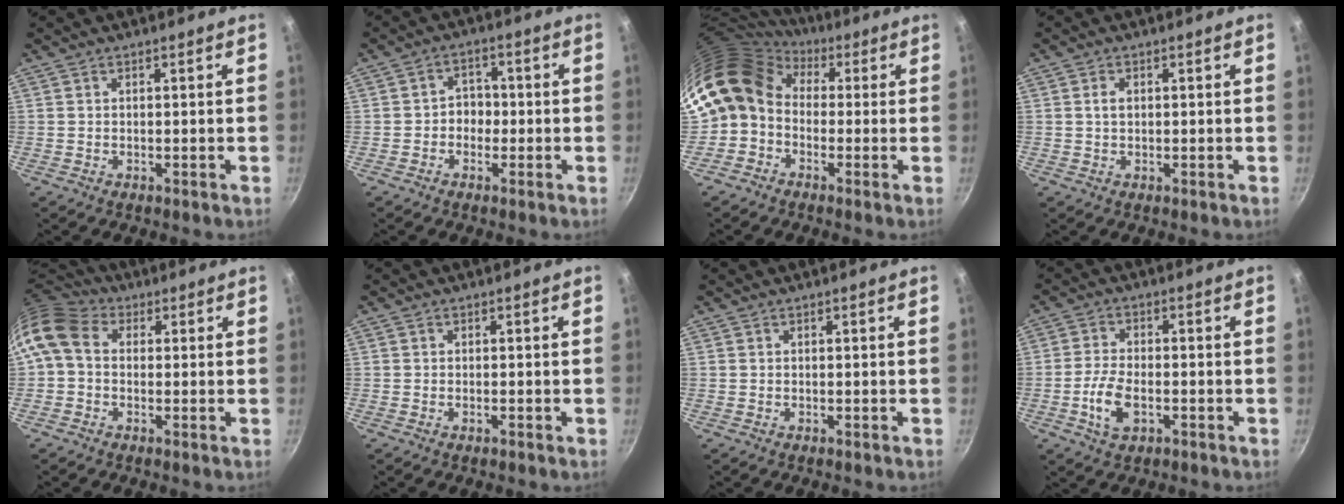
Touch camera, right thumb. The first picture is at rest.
{"total": 3.8, "force": [-0.9, 3.3, 1.8], "torque": [0.003, 0.014, -0.019]}
{"total": 12.8, "force": [1.1, 10.5, 7.2], "torque": [-0.129, 0.026, -0.005]}
{"total": 1.6, "force": [0.3, 1.1, 1.1], "torque": [-0.019, 0.004, 0.006]}
{"total": 9.4, "force": [0.9, 7.3, 5.9], "torque": [-0.116, 0.025, -0.003]}
{"total": 0.6, "force": [-0.4, 0.1, 0.5], "torque": [-0.008, 0.003, -0.008]}
{"total": 0.0}
{"total": 6.8, "force": [-2.2, 3.5, 5.4], "torque": [-0.110, 0.012, -0.045]}